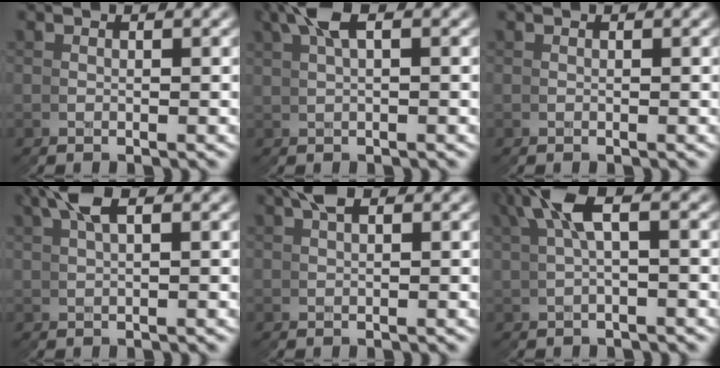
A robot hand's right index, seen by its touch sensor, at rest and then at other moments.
{"total": 2.5, "force": [1.6, 0.1, 2.0], "torque": [-0.020, 0.022, 0.022]}
{"total": 0.0}
{"total": 2.3, "force": [1.3, 0.0, 1.9], "torque": [-0.024, 0.017, 0.021]}
{"total": 2.2, "force": [1.2, 0.7, 1.7], "torque": [-0.018, 0.014, 0.018]}
{"total": 3.5, "force": [2.0, 0.8, 2.7], "torque": [-0.043, 0.020, 0.028]}